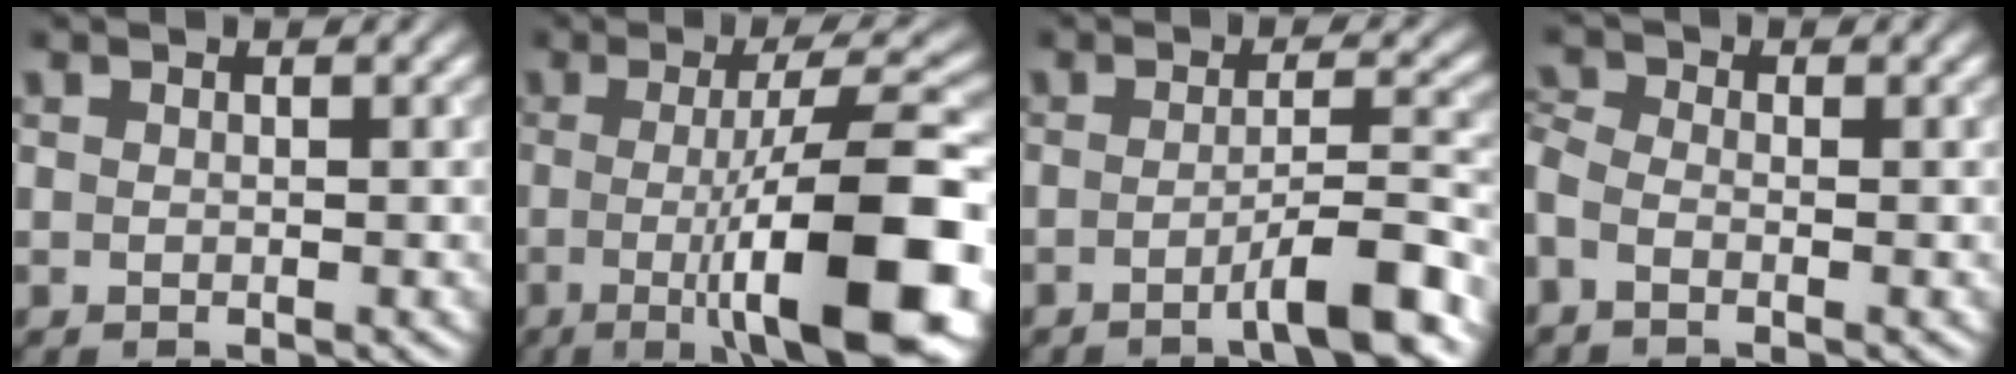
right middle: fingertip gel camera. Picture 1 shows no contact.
{"total": 12.8, "force": [-2.0, 3.1, 12.3], "torque": [-0.161, -0.007, -0.038]}
{"total": 5.9, "force": [-2.9, 0.9, 5.1], "torque": [-0.063, 0.010, -0.054]}
{"total": 2.3, "force": [-1.0, 1.1, 1.7], "torque": [-0.045, -0.004, -0.033]}